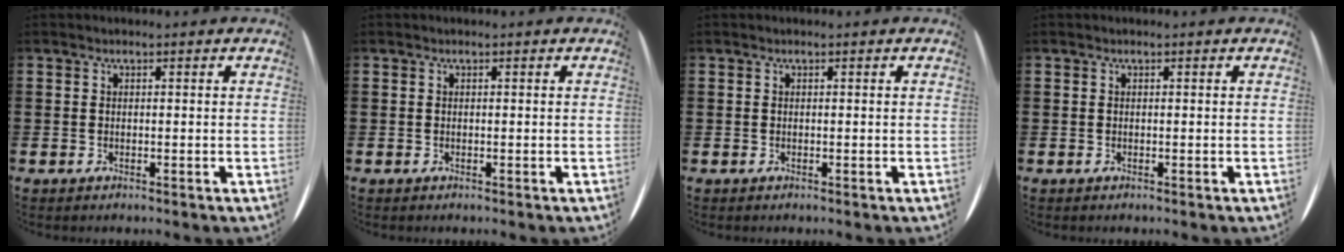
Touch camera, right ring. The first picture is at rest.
{"total": 0.0}
{"total": 0.0}
{"total": 0.0}